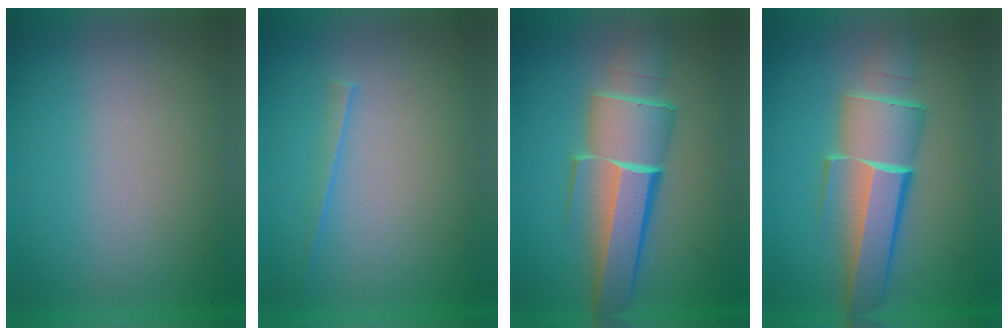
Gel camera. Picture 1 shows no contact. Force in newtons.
{"total": 1.7}
{"total": 6.7}
{"total": 6.2}